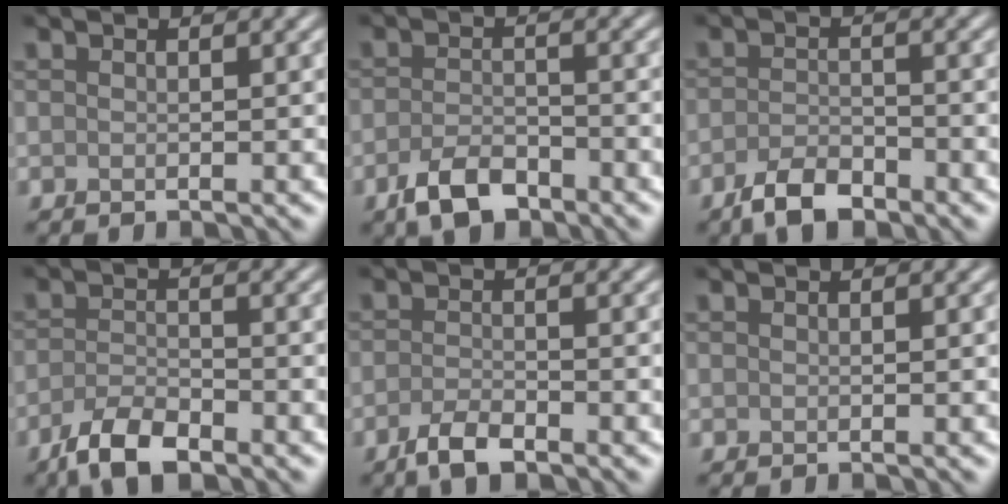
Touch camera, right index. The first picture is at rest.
{"total": 3.9, "force": [-2.5, 1.9, 2.3], "torque": [-0.042, -0.001, -0.052]}
{"total": 3.6, "force": [-2.6, 1.5, 2.1], "torque": [-0.036, 0.001, -0.052]}
{"total": 4.4, "force": [-3.0, 1.6, 2.7], "torque": [-0.050, -0.006, -0.062]}
{"total": 2.8, "force": [-1.9, 0.9, 1.8], "torque": [-0.037, 0.000, -0.040]}
{"total": 0.0}